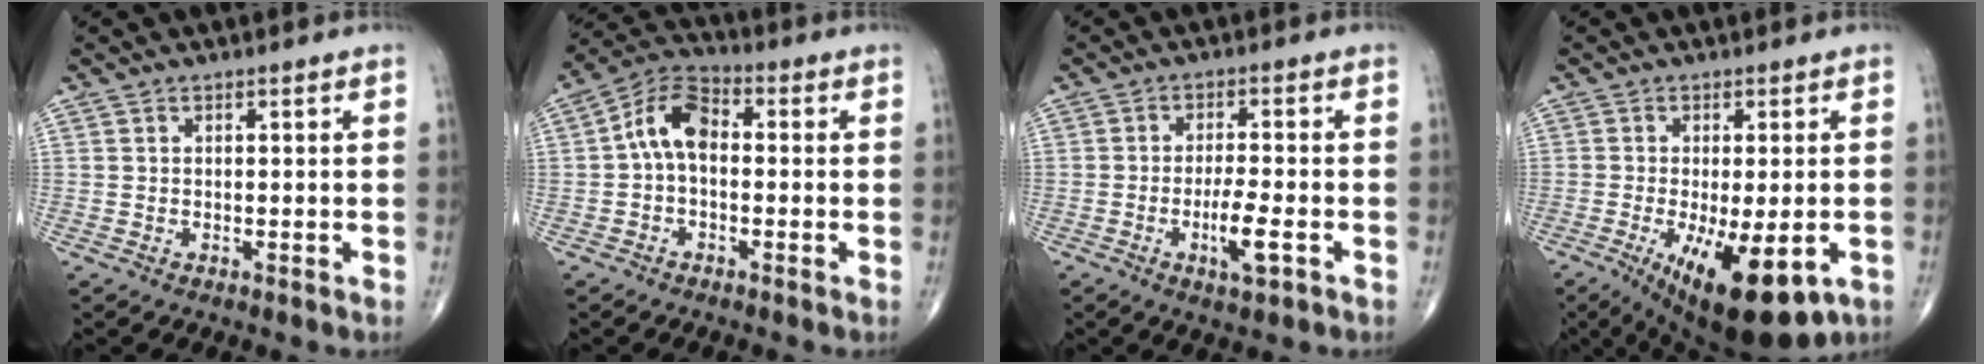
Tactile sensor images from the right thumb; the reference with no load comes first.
{"total": 8.4, "force": [-0.1, 5.1, 6.7], "torque": [-0.112, 0.029, -0.017]}
{"total": 5.9, "force": [-2.2, 1.3, 5.3], "torque": [-0.097, 0.005, -0.037]}
{"total": 14.6, "force": [-4.8, 5.0, 12.9], "torque": [-0.196, -0.022, -0.059]}